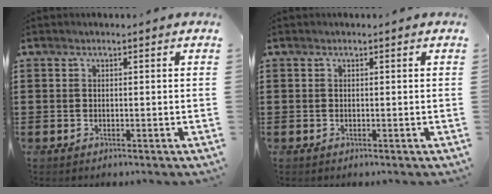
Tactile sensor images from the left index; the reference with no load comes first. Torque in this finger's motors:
{"motor_torque": [-0.03, 0.01, 0.01, 0.01]}